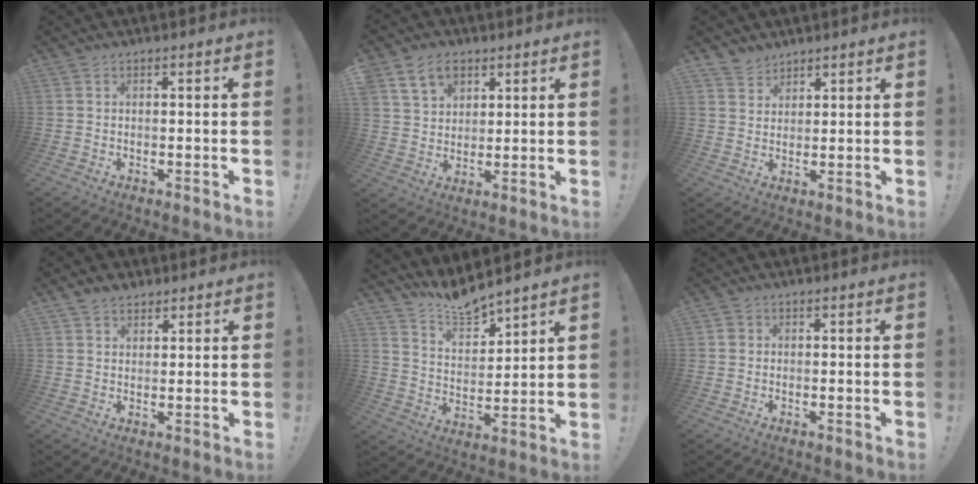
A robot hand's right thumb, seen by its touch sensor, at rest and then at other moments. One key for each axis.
{"total": 10.5, "fx": 5.8, "fy": 7.6, "fz": 4.3, "tx": -0.064, "ty": -0.022, "tz": 0.114}
{"total": 4.0, "fx": 3.4, "fy": 2.2, "fz": 0.0, "tx": 0.001, "ty": -0.024, "tz": 0.064}
{"total": 3.9, "fx": 2.9, "fy": 2.4, "fz": 1.1, "tx": -0.020, "ty": -0.012, "tz": 0.054}
{"total": 9.5, "fx": 9.3, "fy": 1.4, "fz": 1.4, "tx": -0.038, "ty": -0.082, "tz": 0.173}
{"total": 1.2, "fx": 0.4, "fy": 1.1, "fz": 0.4, "tx": -0.001, "ty": 0.001, "tz": 0.006}